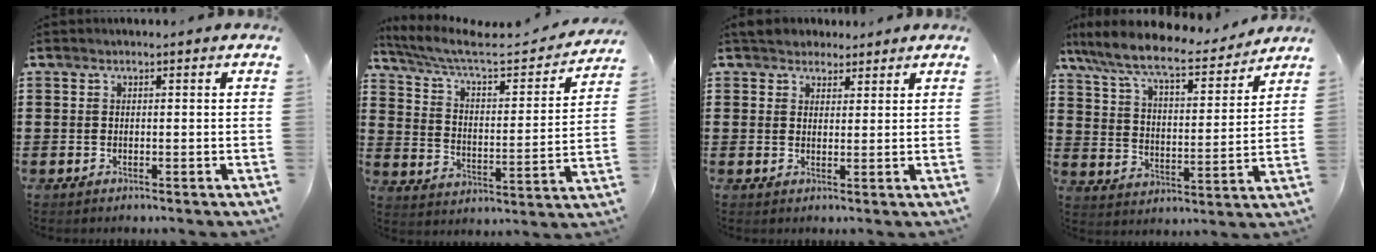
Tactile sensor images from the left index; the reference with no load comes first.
{"total": 6.8, "force": [5.8, 0.8, 3.6], "torque": [-0.095, -0.036, 0.093]}
{"total": 3.0, "force": [2.4, 1.7, 0.4], "torque": [-0.018, 0.007, 0.047]}
{"total": 9.2, "force": [7.9, 1.2, 4.5], "torque": [-0.119, -0.044, 0.134]}